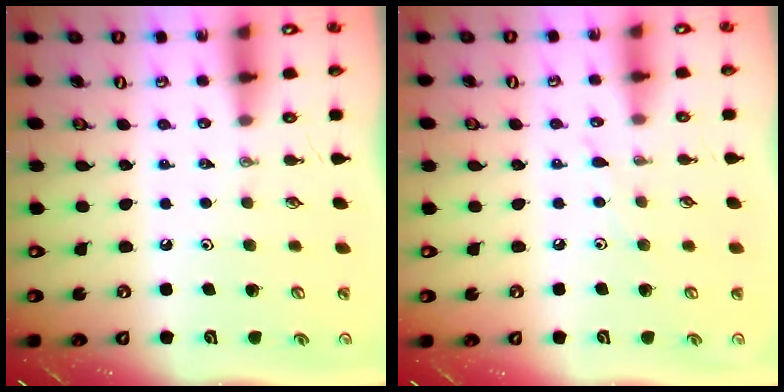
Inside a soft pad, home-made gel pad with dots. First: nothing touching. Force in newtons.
{"total": 3.3, "press": 3.3, "slide": 0.2}